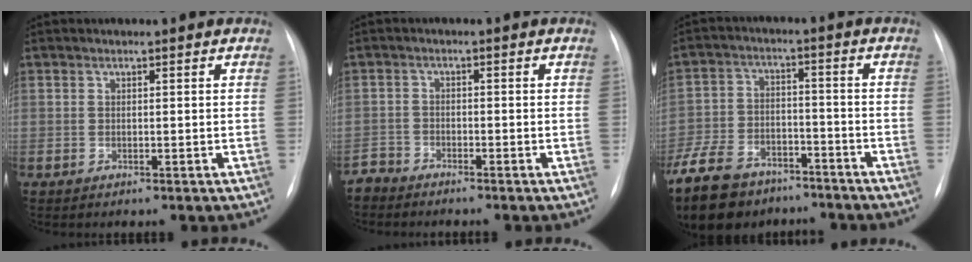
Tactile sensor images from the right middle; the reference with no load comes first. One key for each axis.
{"total": 2.7, "fx": -2.6, "fy": 0.6, "fz": -0.6, "tx": 0.013, "ty": -0.005, "tz": -0.052}
{"total": 19.2, "fx": -13.9, "fy": 10.4, "fz": 8.2, "tx": -0.225, "ty": -0.010, "tz": -0.224}